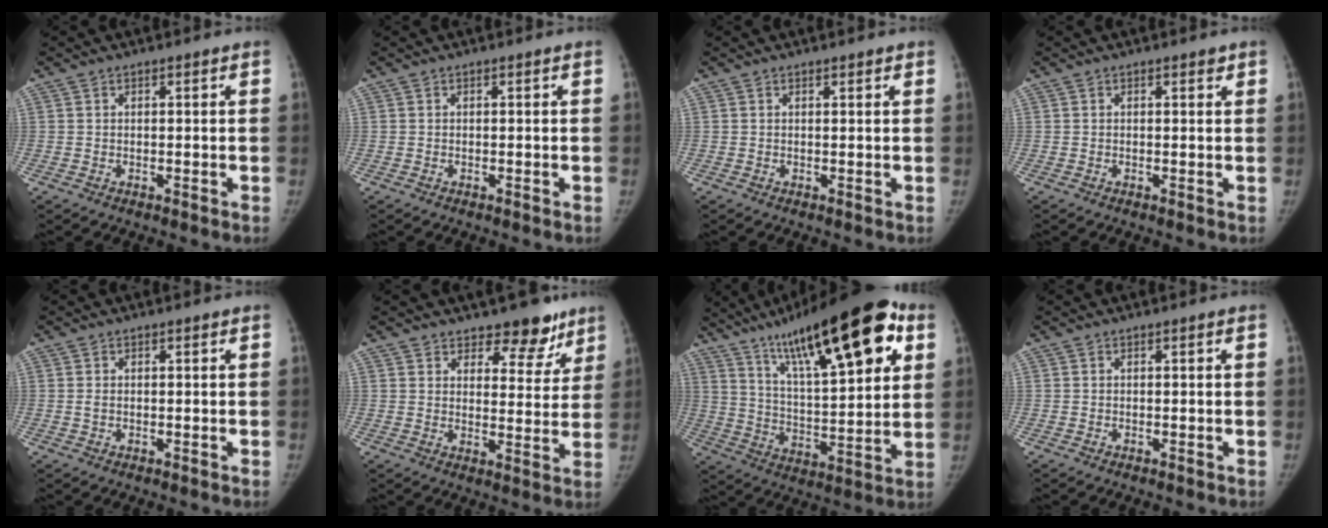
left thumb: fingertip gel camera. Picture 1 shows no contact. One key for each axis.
{"total": 0.0}
{"total": 0.8, "fx": 0.7, "fy": 0.2, "fz": 0.4, "tx": -0.001, "ty": -0.001, "tz": 0.010}
{"total": 0.7, "fx": 0.5, "fy": 0.4, "fz": 0.3, "tx": 0.002, "ty": -0.003, "tz": 0.006}
{"total": 0.8, "fx": 0.2, "fy": 0.6, "fz": 0.5, "tx": -0.010, "ty": 0.000, "tz": 0.006}
{"total": 9.1, "fx": 7.0, "fy": 4.9, "fz": 3.2, "tx": 0.008, "ty": -0.045, "tz": 0.092}
{"total": 28.2, "fx": 14.2, "fy": 8.4, "fz": 22.8, "tx": -0.329, "ty": -0.017, "tz": 0.234}
{"total": 0.0}